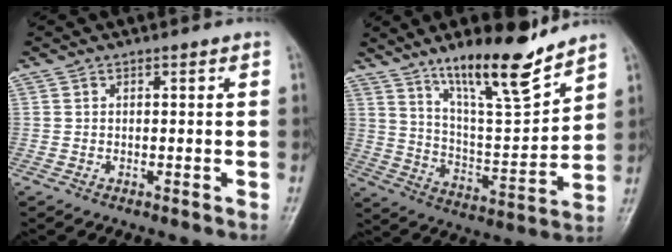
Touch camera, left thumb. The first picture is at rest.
{"total": 16.4, "force": [12.0, 3.3, 10.7], "torque": [-0.156, -0.079, 0.212]}